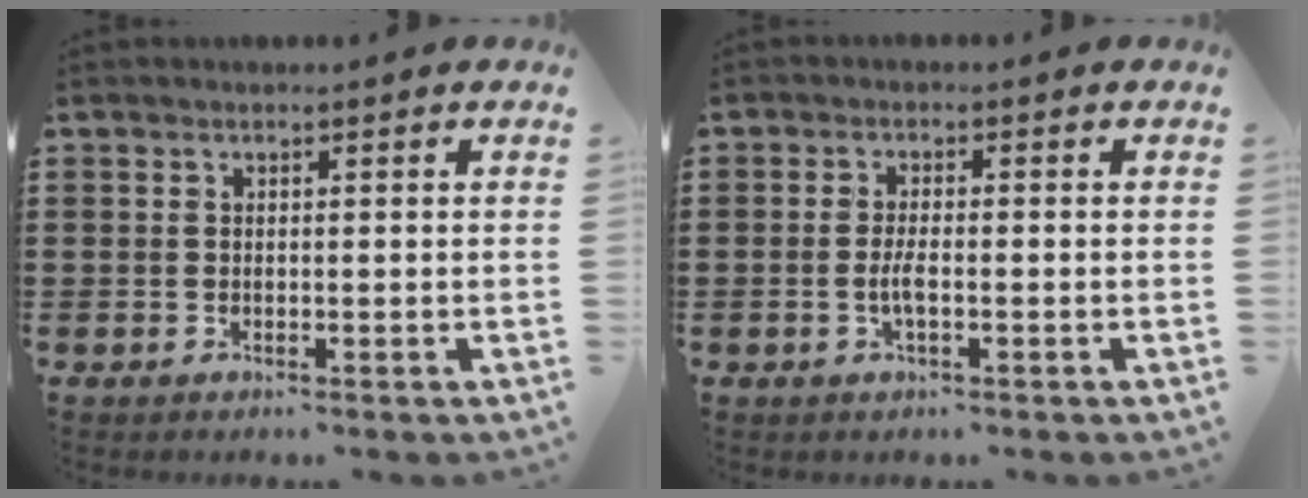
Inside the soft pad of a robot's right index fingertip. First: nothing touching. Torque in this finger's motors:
{"motor_torque": [2.14, 0.00, 0.06, 0.02]}